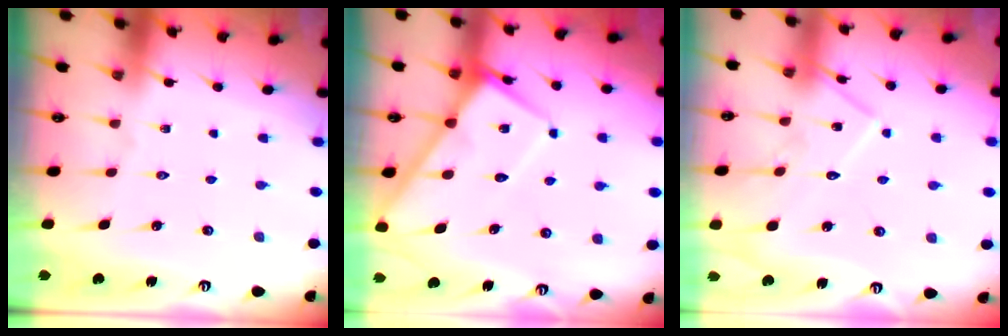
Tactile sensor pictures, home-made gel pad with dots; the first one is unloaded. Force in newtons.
{"total": 7.4, "press": 7.4, "slide": 0.8}
{"total": 12.4, "press": 12.4, "slide": 0.3}